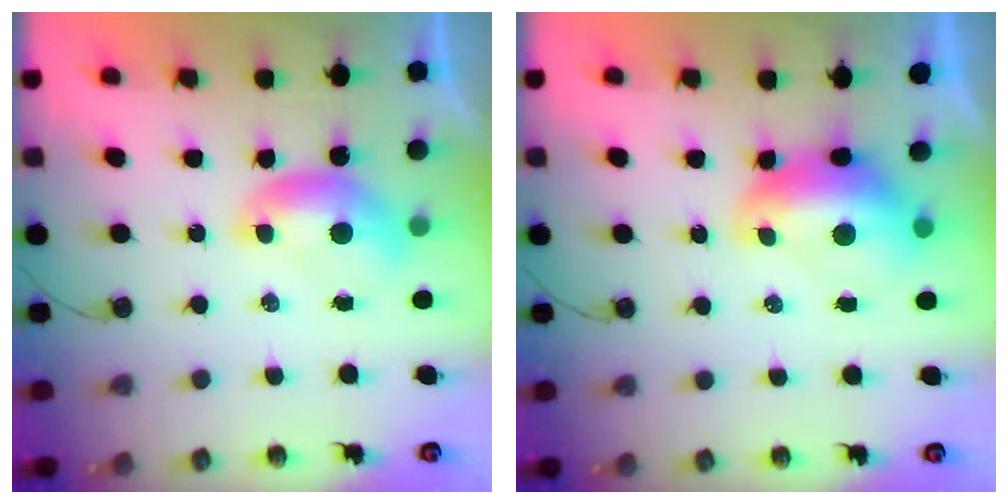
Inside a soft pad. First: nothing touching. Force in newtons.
{"total": 2.6, "press": 2.5, "slide": 0.7}